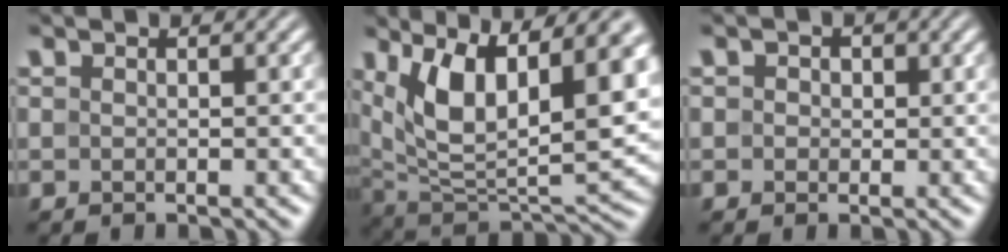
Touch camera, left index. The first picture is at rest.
{"total": 12.3, "force": [4.5, 5.2, 10.2], "torque": [-0.190, -0.003, 0.082]}
{"total": 1.8, "force": [0.6, 1.5, 0.7], "torque": [-0.004, 0.010, -0.003]}